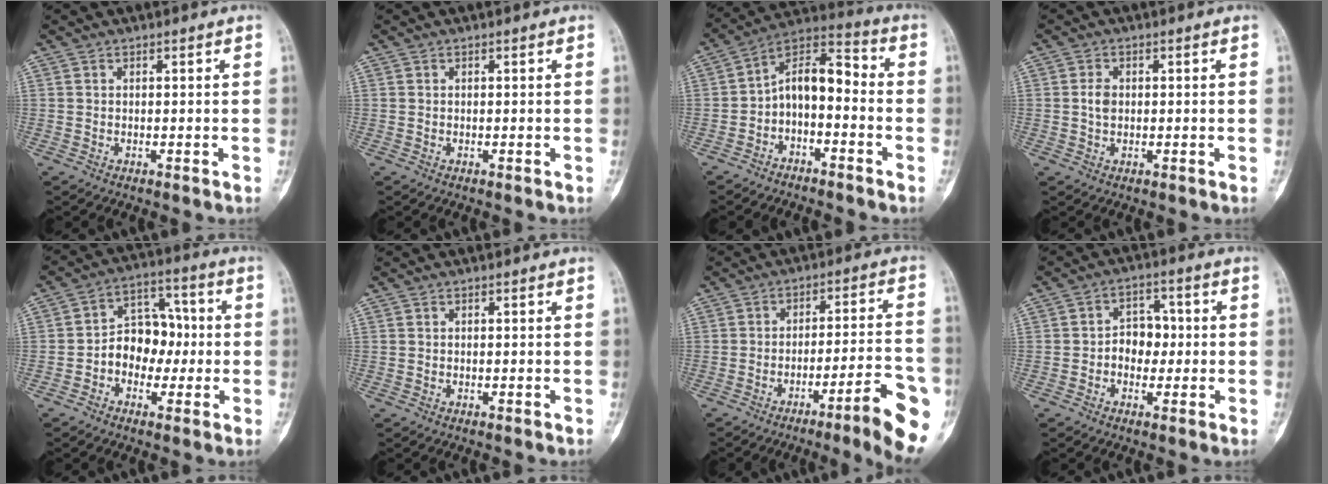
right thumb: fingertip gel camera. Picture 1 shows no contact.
{"total": 0.0}
{"total": 10.6, "force": [-3.0, 5.9, 8.2], "torque": [-0.124, 0.071, -0.065]}
{"total": 2.4, "force": [0.1, 1.7, 1.8], "torque": [-0.031, 0.003, 0.003]}
{"total": 10.0, "force": [-1.4, 7.5, 6.4], "torque": [-0.056, 0.041, -0.034]}
{"total": 0.0}
{"total": 13.9, "force": [-6.8, 1.9, 12.0], "torque": [-0.159, 0.033, -0.093]}
{"total": 6.0, "force": [-0.5, 4.6, 3.9], "torque": [-0.023, 0.018, -0.018]}